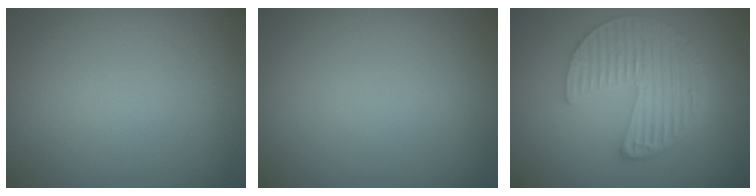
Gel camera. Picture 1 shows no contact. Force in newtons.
{"total": 0.0}
{"total": 5.9, "press": 4.3, "slide": 4.0}